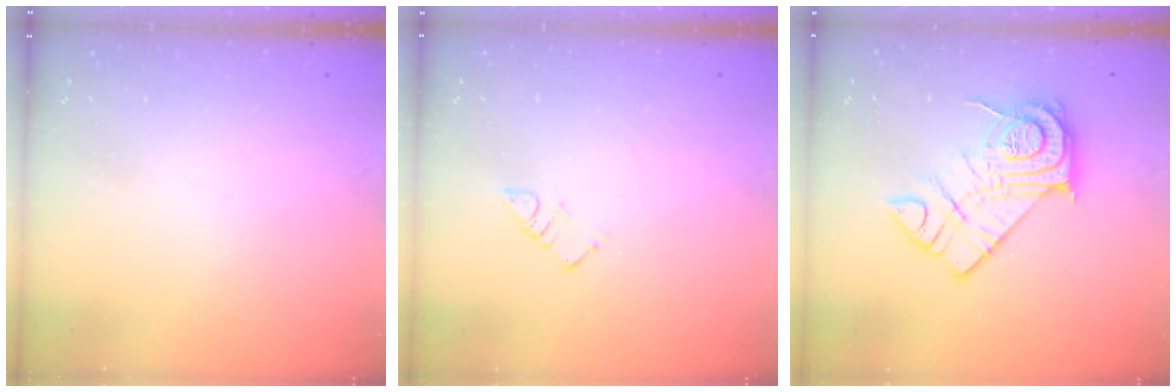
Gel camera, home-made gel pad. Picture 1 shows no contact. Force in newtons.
{"total": 2.9, "press": 2.9, "slide": 0.2}
{"total": 16.1, "press": 16.0, "slide": 1.4}